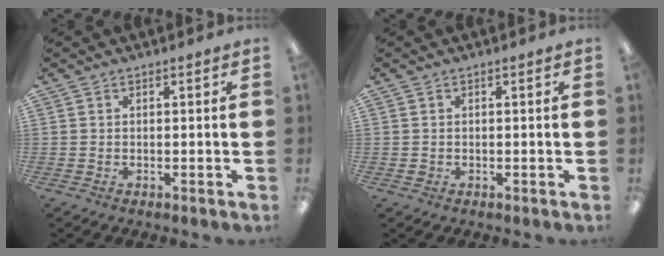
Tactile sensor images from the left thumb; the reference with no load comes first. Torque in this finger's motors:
{"motor_torque": [-0.26, 0.38, 0.16, 0.17, -0.01]}